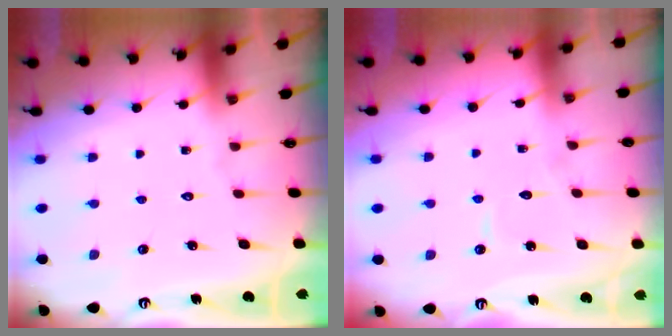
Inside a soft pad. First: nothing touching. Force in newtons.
{"total": 4.1, "press": 4.0, "slide": 0.3}